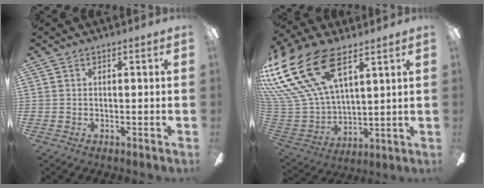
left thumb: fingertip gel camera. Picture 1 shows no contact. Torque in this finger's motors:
{"motor_torque": [2.84, 2.17, 1.38, -1.39, 0.59]}